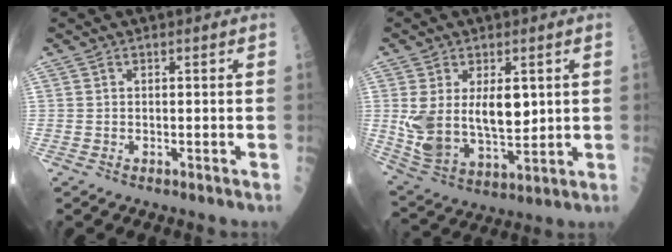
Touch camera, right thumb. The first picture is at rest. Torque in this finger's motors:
{"motor_torque": [0.19, 0.26, 0.92, 0.54, 0.33]}